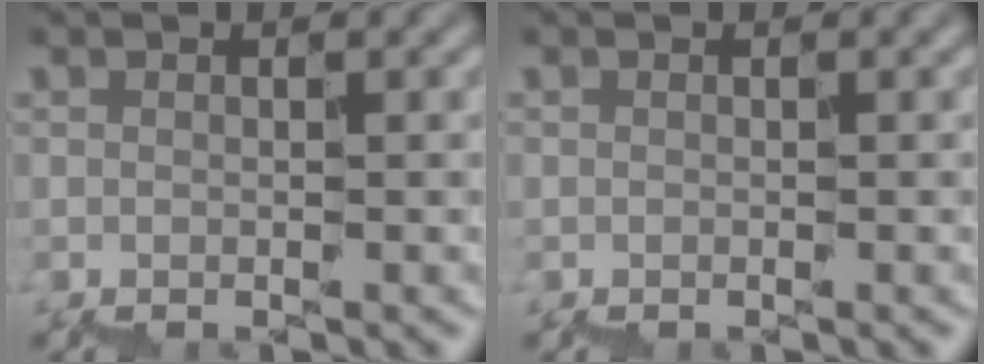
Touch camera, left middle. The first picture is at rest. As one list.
[{"total": 0.0}]